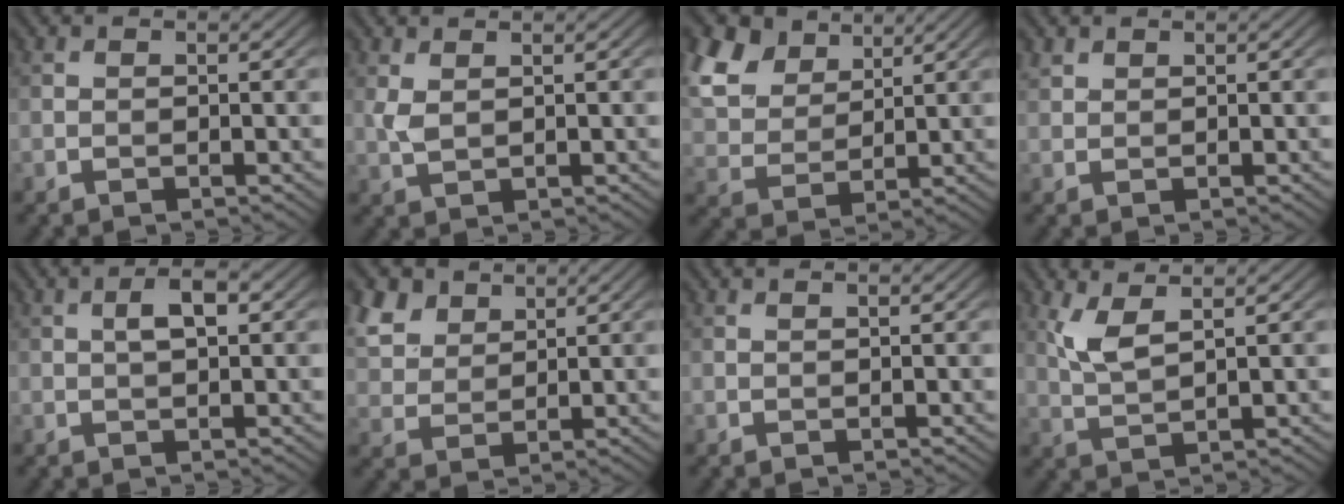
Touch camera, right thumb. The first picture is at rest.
{"total": 2.0, "force": [0.9, 0.9, 1.5], "torque": [-0.047, 0.000, 0.022]}
{"total": 10.7, "force": [6.2, 6.4, 5.8], "torque": [-0.179, 0.027, 0.117]}
{"total": 1.3, "force": [1.0, 0.7, 0.3], "torque": [-0.009, 0.002, 0.024]}
{"total": 2.8, "force": [0.6, 1.0, 2.6], "torque": [-0.046, 0.008, 0.008]}
{"total": 6.7, "force": [4.2, 4.1, 3.2], "torque": [-0.097, 0.010, 0.086]}
{"total": 0.0}
{"total": 4.2, "force": [2.2, 1.1, 3.5], "torque": [-0.092, -0.001, 0.050]}